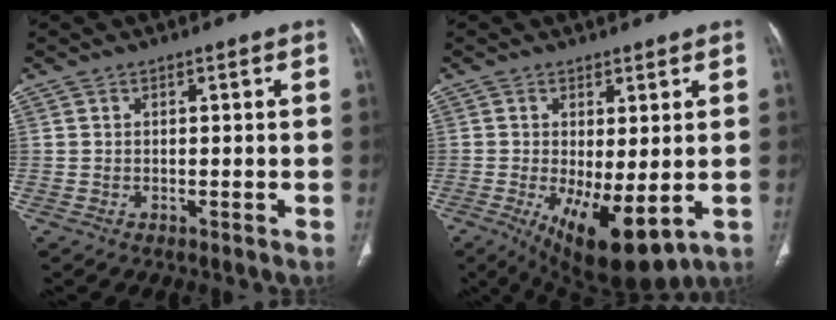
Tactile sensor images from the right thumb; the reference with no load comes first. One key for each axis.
{"total": 12.0, "fx": -2.9, "fy": 4.6, "fz": 10.7, "tx": -0.171, "ty": -0.023, "tz": -0.025}